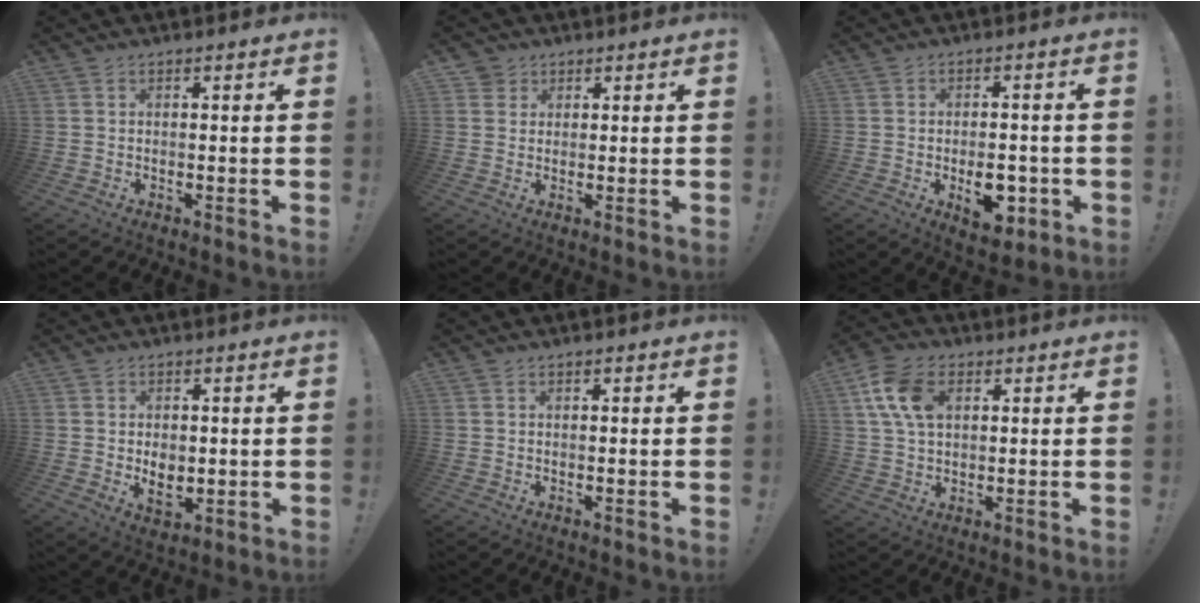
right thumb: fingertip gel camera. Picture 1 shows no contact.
{"total": 2.9, "force": [1.7, 2.3, 0.3], "torque": [-0.007, -0.005, 0.031]}
{"total": 8.5, "force": [-2.9, 4.9, 6.3], "torque": [-0.083, 0.013, -0.040]}
{"total": 4.9, "force": [0.3, 3.8, 3.1], "torque": [-0.035, -0.001, 0.007]}
{"total": 0.0}
{"total": 11.8, "force": [3.8, 7.9, 7.9], "torque": [-0.157, 0.006, 0.072]}